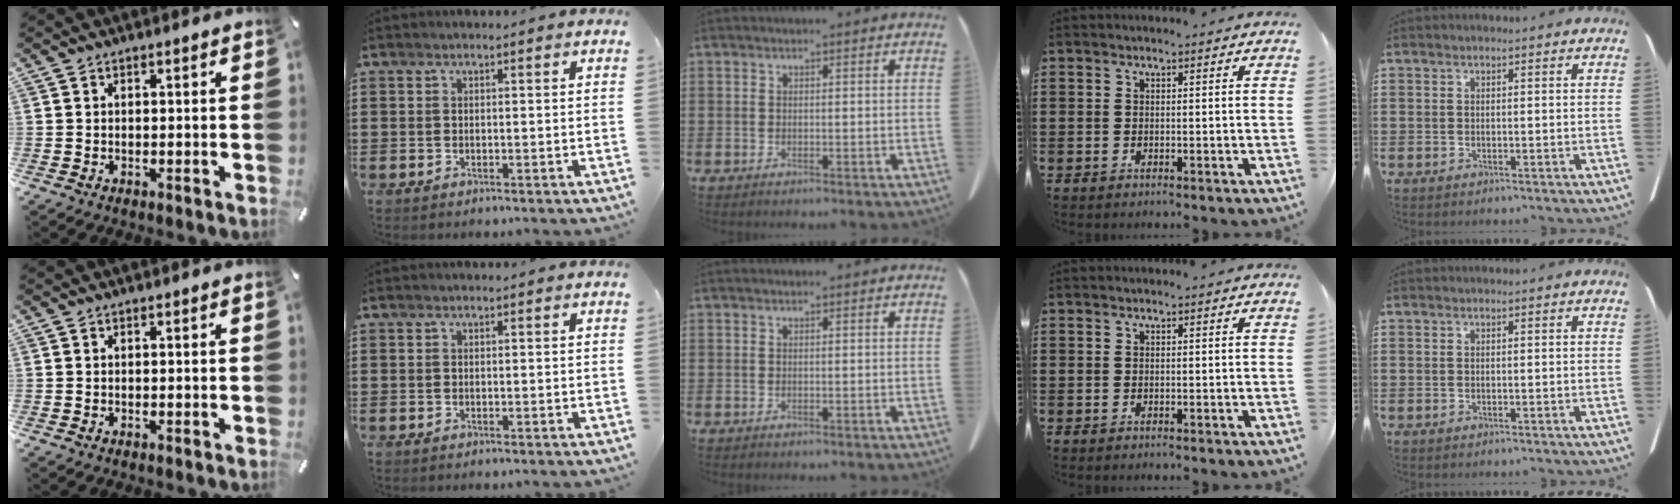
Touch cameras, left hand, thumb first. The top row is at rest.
{}